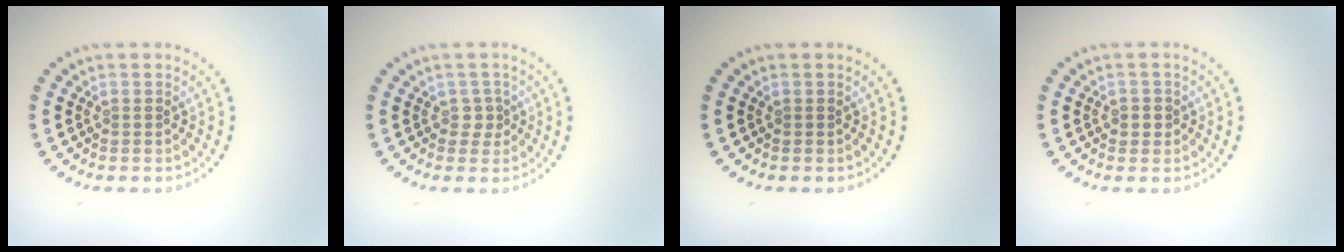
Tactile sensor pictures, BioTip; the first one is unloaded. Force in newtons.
{"total": 1.1, "press": 0.9, "slide": 0.6}
{"total": 0.0}
{"total": 1.4, "press": 1.2, "slide": 0.6}